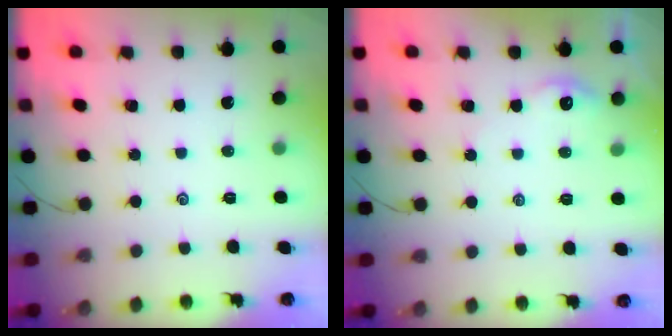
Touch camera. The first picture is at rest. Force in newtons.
{"total": 3.2, "press": 3.2, "slide": 0.3}